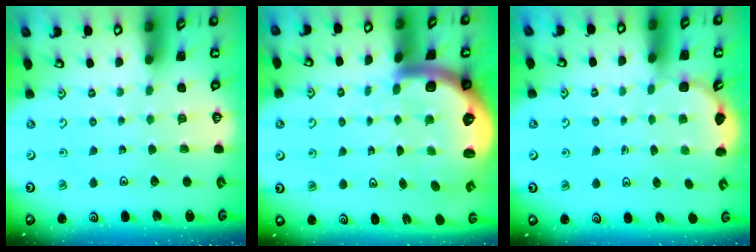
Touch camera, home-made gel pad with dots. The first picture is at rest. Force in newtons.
{"total": 6.2, "press": 6.0, "slide": 1.6}
{"total": 2.5, "press": 2.1, "slide": 1.5}